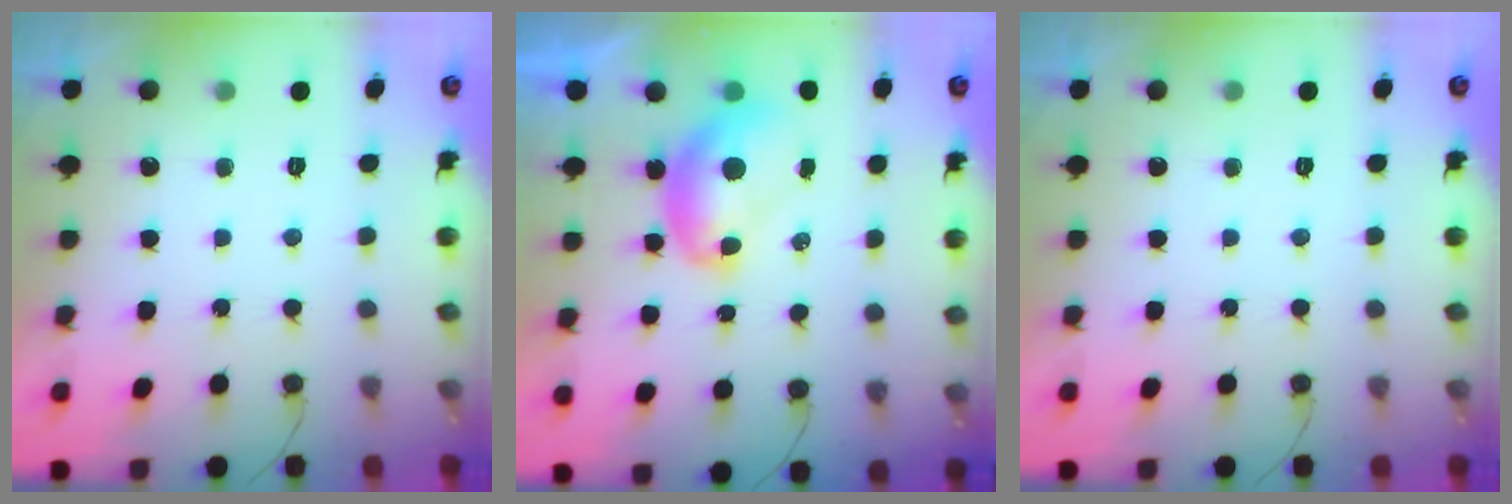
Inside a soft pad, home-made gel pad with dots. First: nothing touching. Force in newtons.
{"total": 8.0, "press": 7.9, "slide": 1.1}
{"total": 0.0}